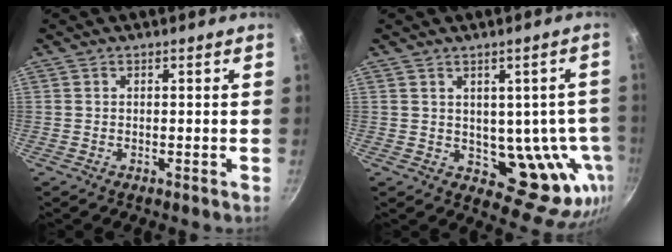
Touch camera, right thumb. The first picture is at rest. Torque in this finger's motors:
{"motor_torque": [-0.58, 0.73, 0.39, -0.04, 0.00]}